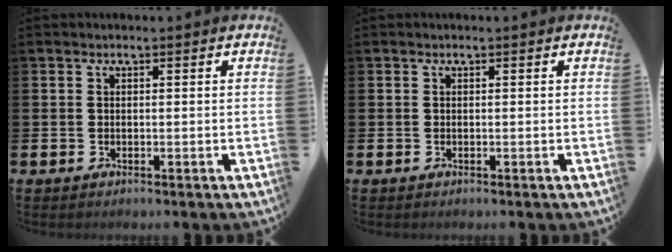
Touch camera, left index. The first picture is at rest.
{"total": 0.0}